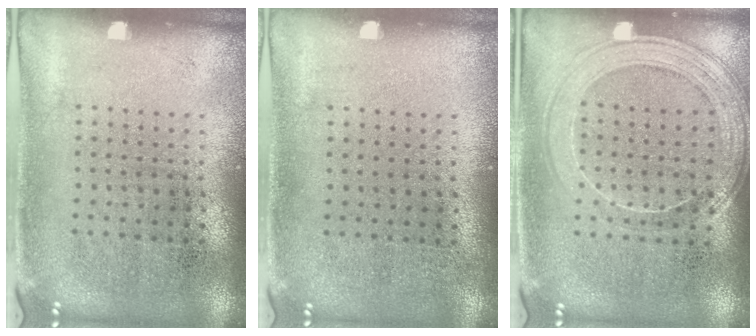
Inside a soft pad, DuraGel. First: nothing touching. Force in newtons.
{"total": 0.0}
{"total": 1.6, "press": 1.5, "slide": 0.4}